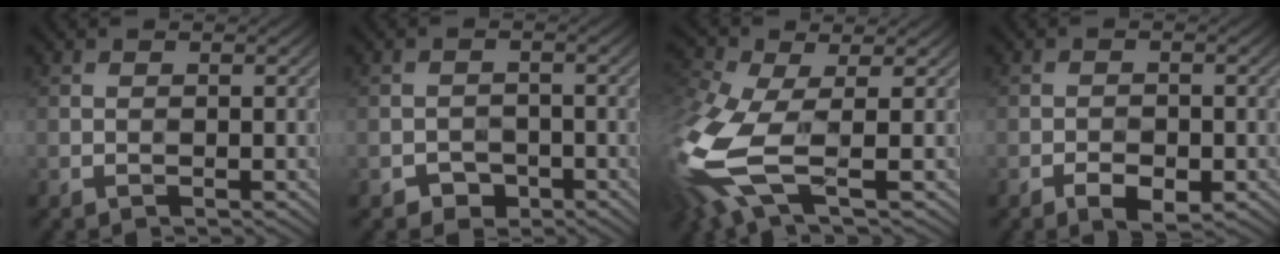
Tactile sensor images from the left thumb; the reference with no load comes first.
{"total": 2.0, "force": [-1.4, 1.4, 0.2], "torque": [0.002, 0.001, -0.023]}
{"total": 11.5, "force": [-3.5, 4.7, 10.0], "torque": [-0.269, -0.023, -0.065]}
{"total": 2.8, "force": [-1.7, 1.3, 1.8], "torque": [-0.031, -0.004, -0.026]}